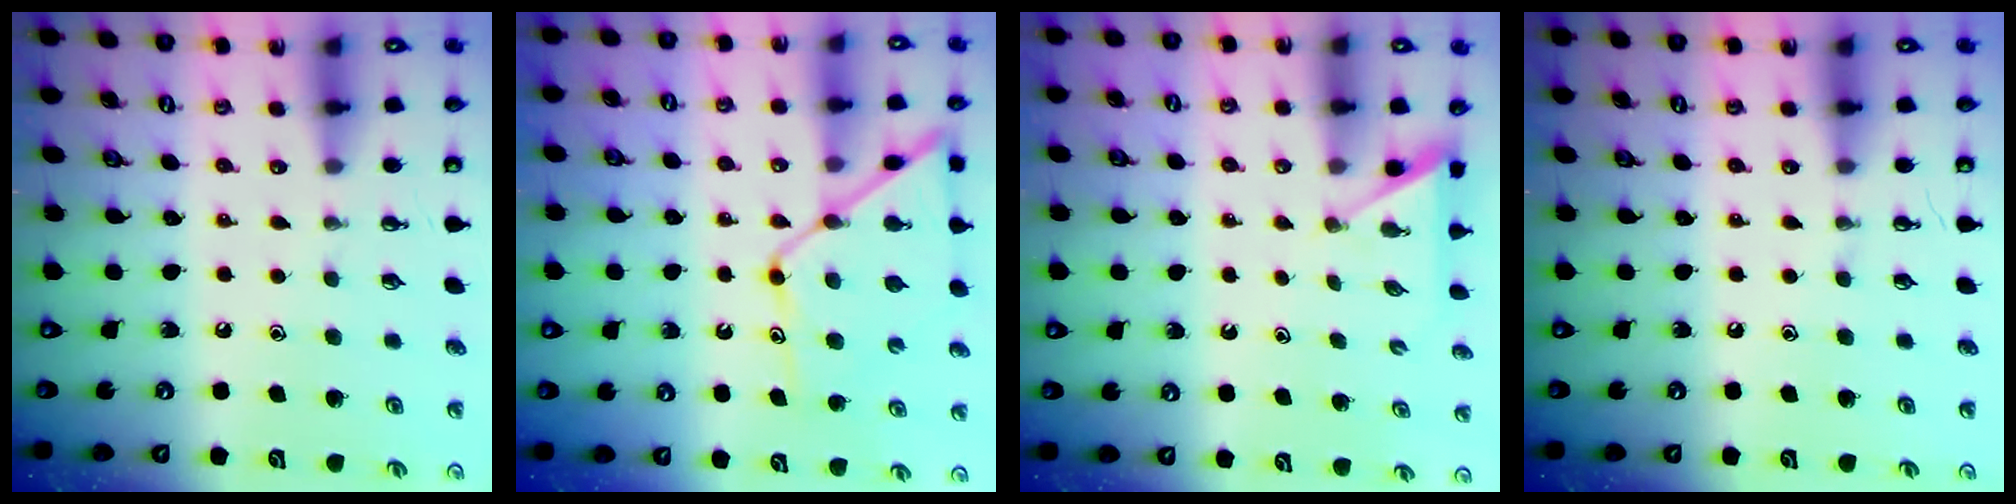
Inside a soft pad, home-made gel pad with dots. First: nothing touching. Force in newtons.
{"total": 13.1, "press": 13.0, "slide": 1.1}
{"total": 2.2, "press": 2.2, "slide": 0.2}
{"total": 0.0}